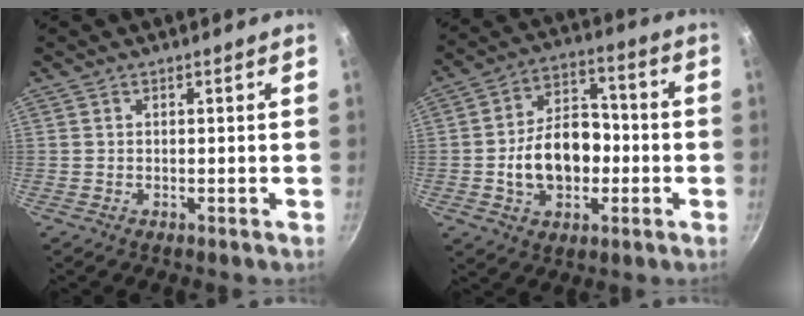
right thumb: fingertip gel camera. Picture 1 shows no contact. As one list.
[{"total": 14.3, "force": [-2.3, 10.1, 9.9], "torque": [-0.130, 0.038, -0.041]}]